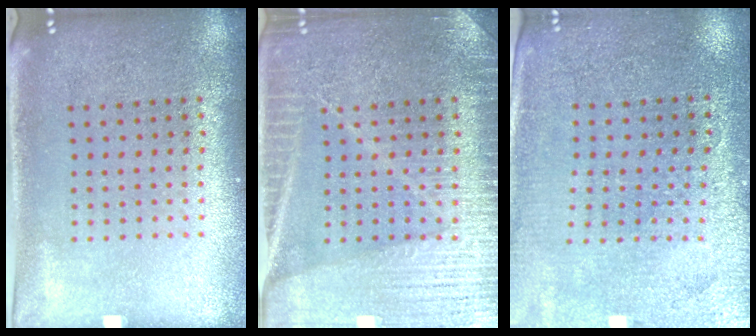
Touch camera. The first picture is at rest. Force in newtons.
{"total": 3.9, "press": 3.8, "slide": 0.9}
{"total": 2.8, "press": 2.7, "slide": 0.5}